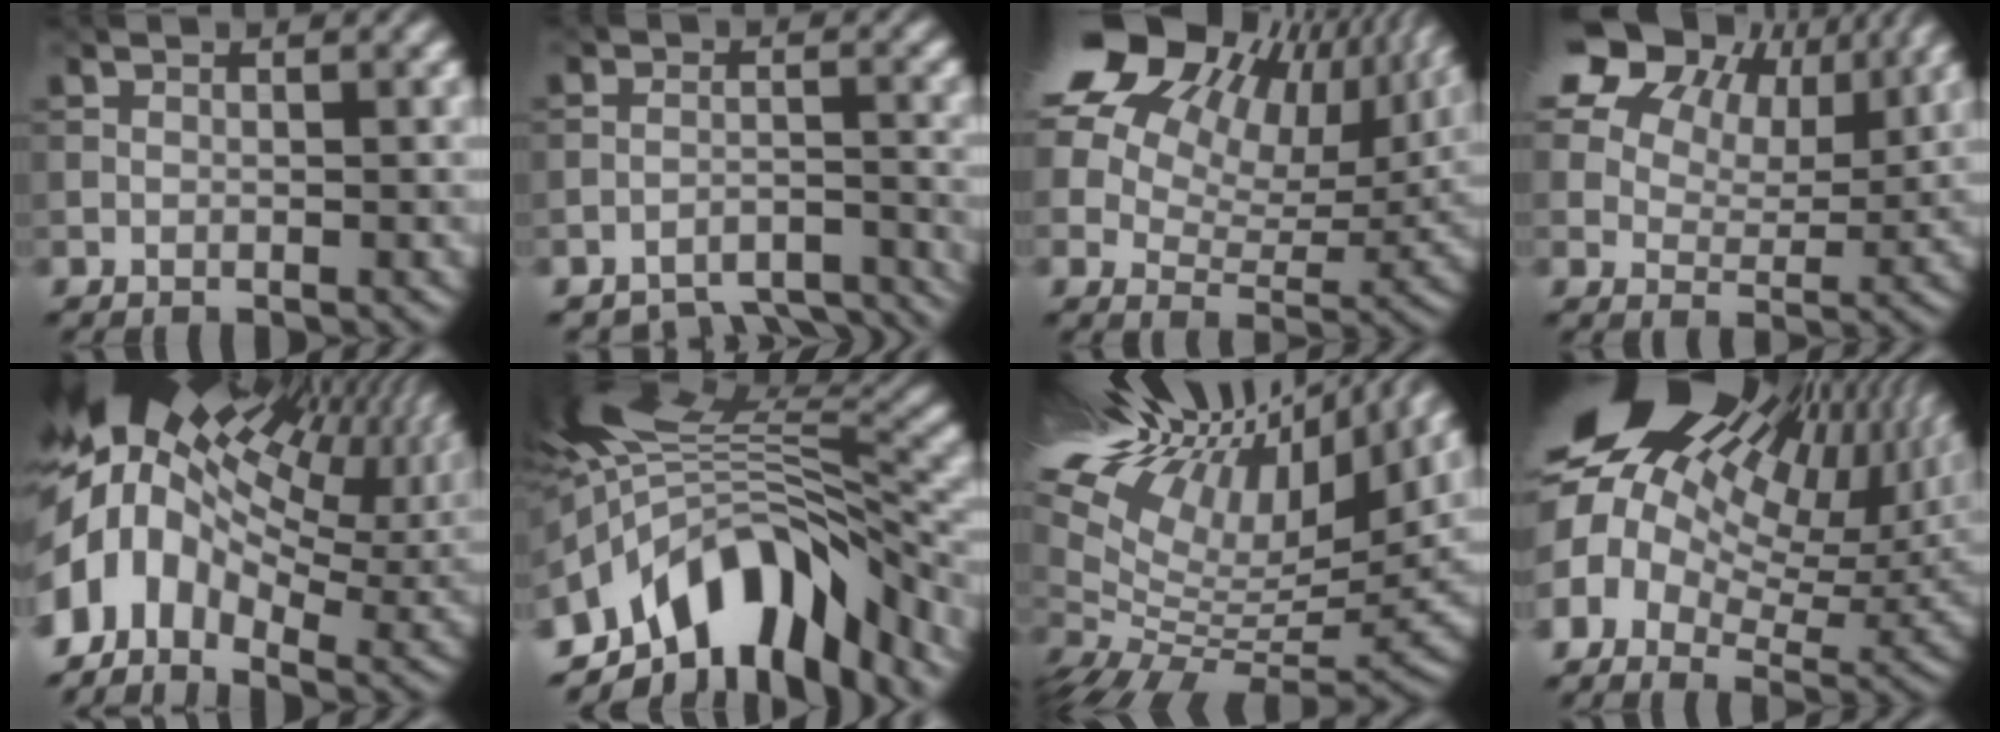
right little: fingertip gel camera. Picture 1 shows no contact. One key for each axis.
{"total": 8.0, "fx": -7.6, "fy": 2.1, "fz": 1.3, "tx": -0.014, "ty": -0.012, "tz": -0.099}
{"total": 22.3, "fx": 11.3, "fy": 14.2, "fz": 12.9, "tx": -0.272, "ty": 0.082, "tz": 0.189}
{"total": 17.8, "fx": 9.6, "fy": 11.5, "fz": 9.6, "tx": -0.200, "ty": 0.049, "tz": 0.182}
{"total": 16.5, "fx": 3.7, "fy": 10.7, "fz": 12.0, "tx": -0.210, "ty": -0.003, "tz": 0.088}
{"total": 12.7, "fx": -6.3, "fy": 6.4, "fz": 8.9, "tx": -0.154, "ty": 0.022, "tz": -0.117}
{"total": 19.8, "fx": 8.5, "fy": 8.4, "fz": 15.8, "tx": -0.272, "ty": 0.058, "tz": 0.166}
{"total": 21.4, "fx": 7.4, "fy": 14.3, "fz": 14.1, "tx": -0.278, "ty": 0.018, "tz": 0.142}